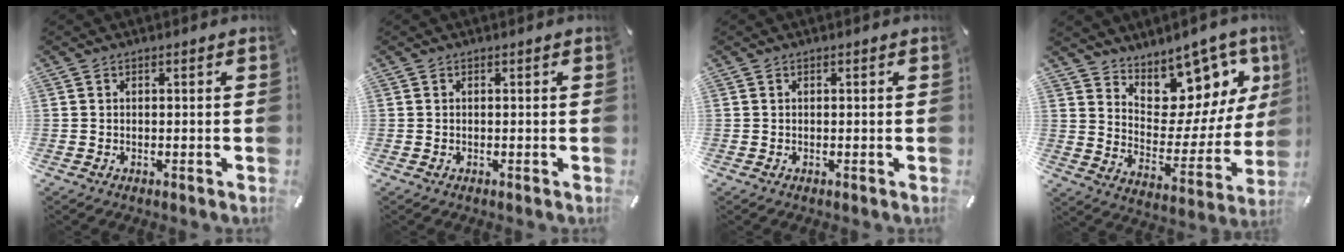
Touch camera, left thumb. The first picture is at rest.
{"total": 0.0}
{"total": 0.0}
{"total": 13.0, "force": [10.2, 7.3, 3.3], "torque": [-0.034, -0.117, 0.179]}